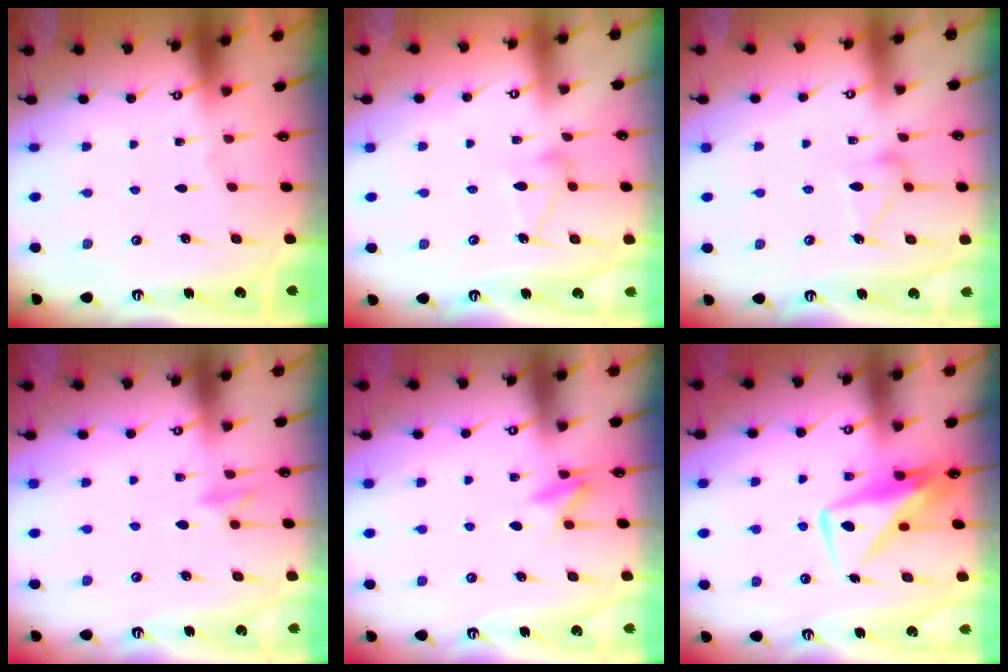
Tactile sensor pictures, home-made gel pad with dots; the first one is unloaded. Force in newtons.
{"total": 10.2, "press": 10.2, "slide": 0.6}
{"total": 11.7, "press": 11.7, "slide": 0.5}
{"total": 8.4, "press": 8.3, "slide": 1.7}
{"total": 8.5, "press": 8.3, "slide": 1.9}
{"total": 9.8, "press": 9.7, "slide": 1.0}